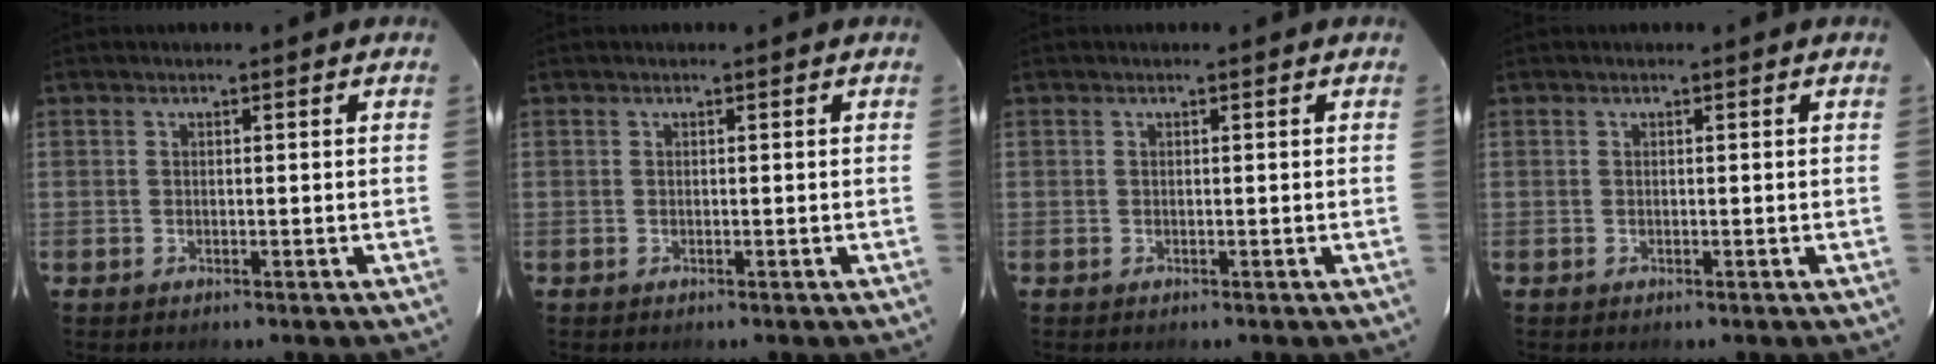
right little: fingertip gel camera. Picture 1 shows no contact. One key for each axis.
{"total": 0.0}
{"total": 0.0}
{"total": 0.0}